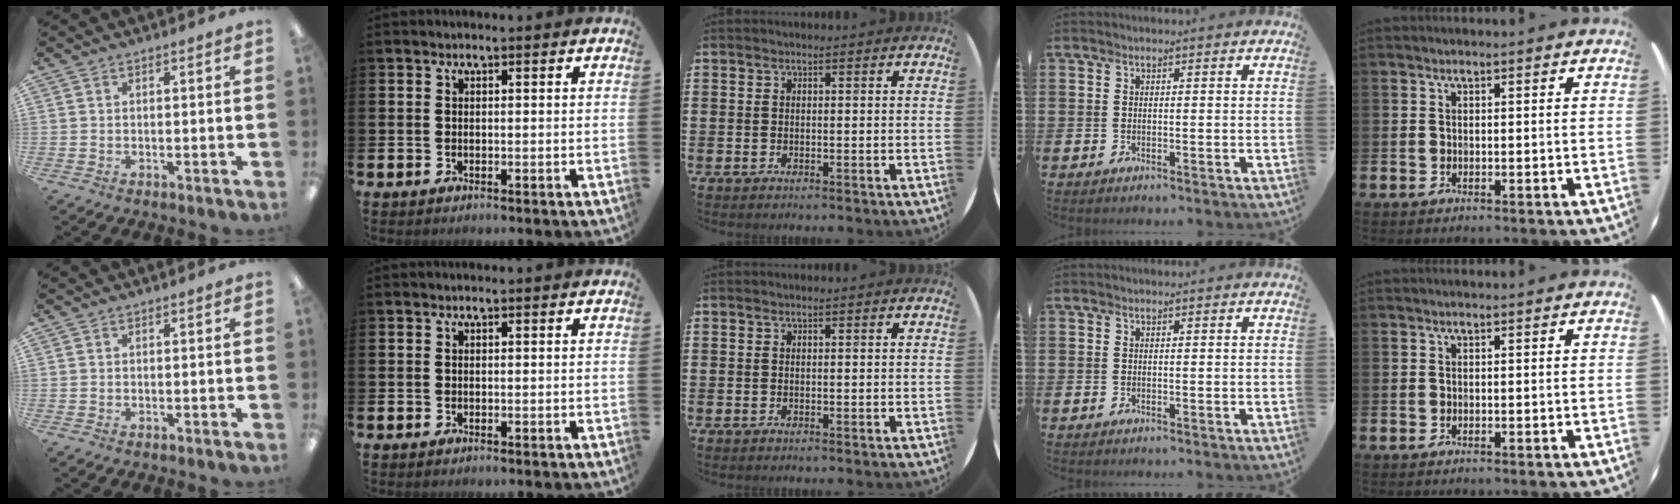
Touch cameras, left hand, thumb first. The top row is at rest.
{}